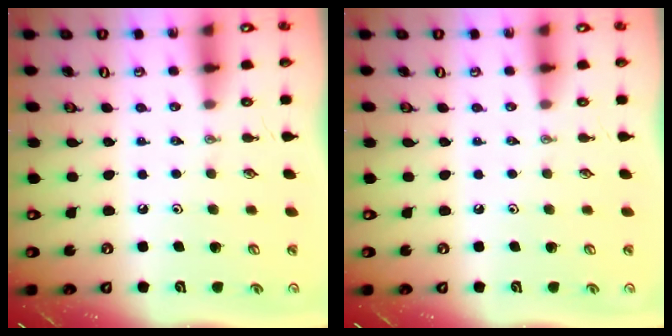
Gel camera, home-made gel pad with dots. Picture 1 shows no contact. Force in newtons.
{"total": 0.0}